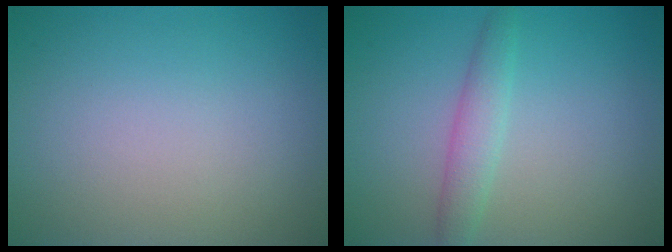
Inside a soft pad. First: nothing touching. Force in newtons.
{"total": 2.2, "press": 2.2, "slide": 0.1}